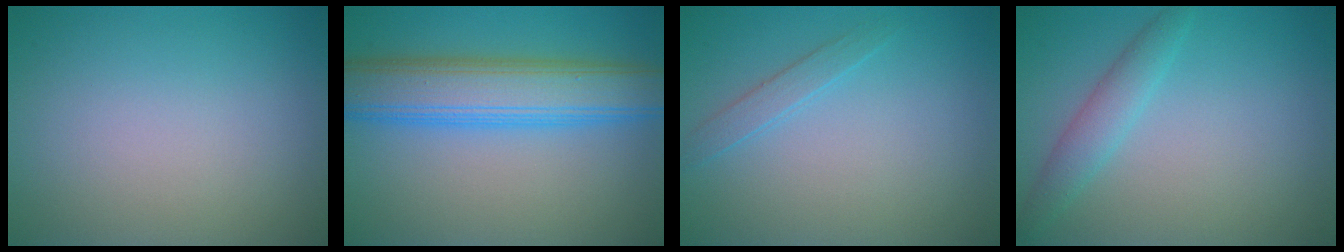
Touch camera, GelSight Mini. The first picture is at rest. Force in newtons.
{"total": 7.7, "press": 7.7, "slide": 0.1}
{"total": 1.4, "press": 1.4, "slide": 0.1}
{"total": 2.3, "press": 2.3, "slide": 0.1}